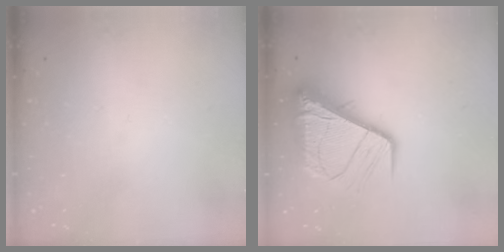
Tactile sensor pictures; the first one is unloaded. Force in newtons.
{"total": 15.4, "press": 15.3, "slide": 1.7}